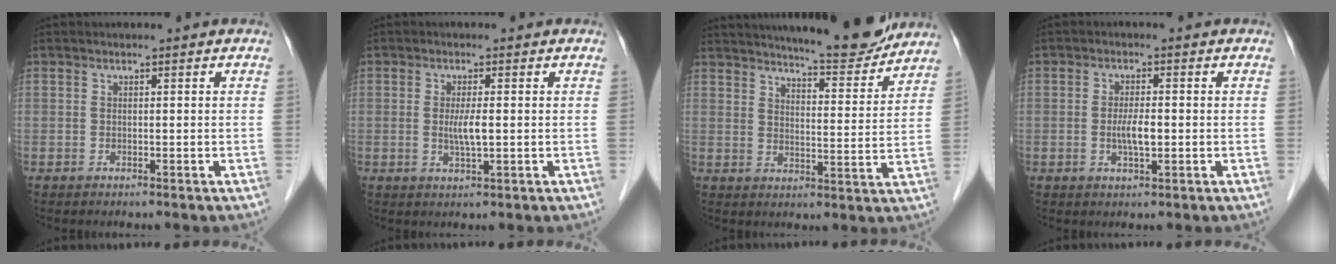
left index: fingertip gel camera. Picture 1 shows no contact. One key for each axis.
{"total": 3.0, "fx": -0.1, "fy": 0.3, "fz": 3.0, "tx": -0.062, "ty": -0.006, "tz": 0.001}
{"total": 13.1, "fx": 12.1, "fy": 1.2, "fz": 4.9, "tx": -0.071, "ty": -0.013, "tz": 0.162}
{"total": 3.3, "fx": -0.5, "fy": 0.8, "fz": 3.2, "tx": -0.064, "ty": -0.001, "tz": -0.008}